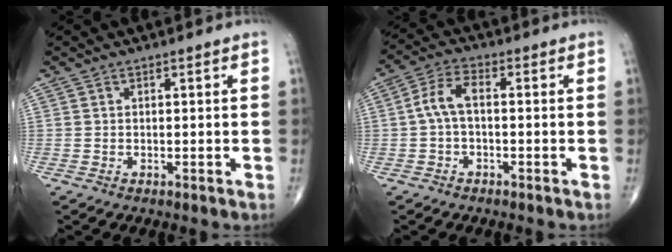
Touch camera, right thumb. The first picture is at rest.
{"total": 5.4, "force": [-0.3, 2.6, 4.7], "torque": [-0.093, 0.020, -0.015]}